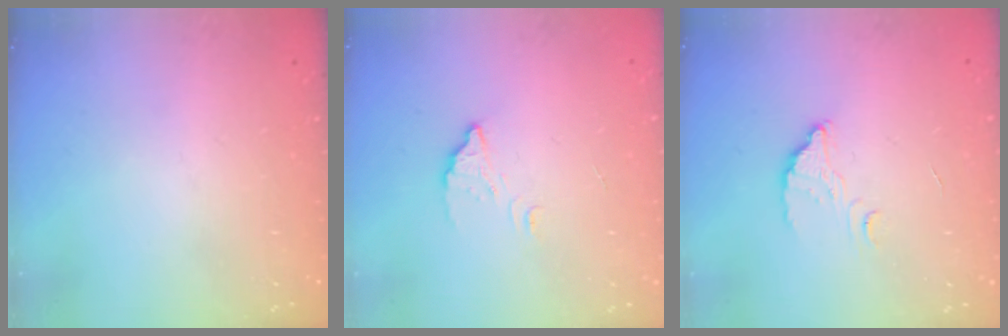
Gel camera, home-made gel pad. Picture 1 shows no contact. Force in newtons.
{"total": 3.5, "press": 3.5, "slide": 0.5}
{"total": 3.0, "press": 3.0, "slide": 0.3}